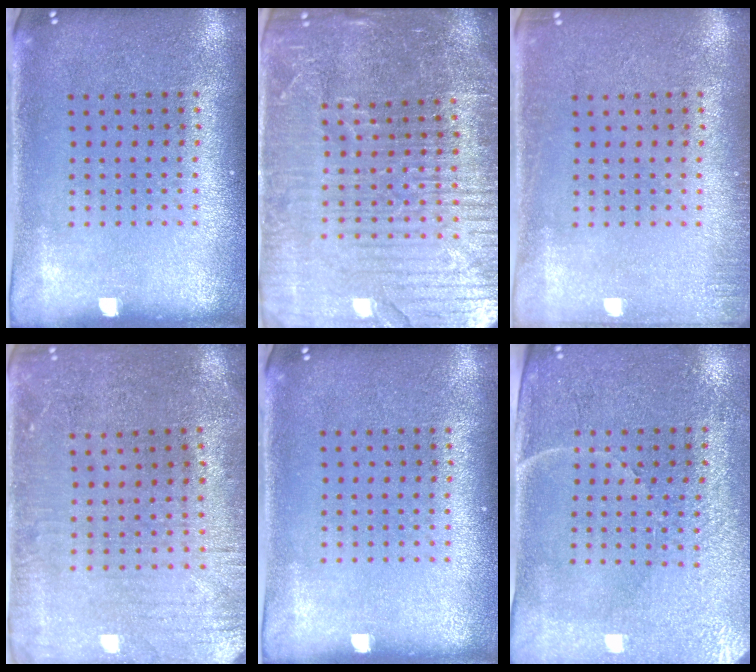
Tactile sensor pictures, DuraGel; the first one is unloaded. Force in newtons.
{"total": 5.4, "press": 4.9, "slide": 2.3}
{"total": 1.1, "press": 1.1, "slide": 0.2}
{"total": 0.6, "press": 0.4, "slide": 0.4}
{"total": 0.0}
{"total": 3.4, "press": 3.2, "slide": 1.3}